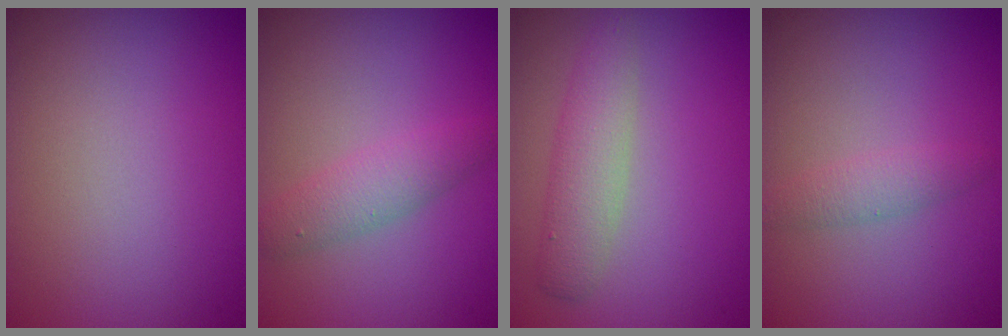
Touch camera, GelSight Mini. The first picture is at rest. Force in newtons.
{"total": 2.4, "press": 2.4, "slide": 0.1}
{"total": 3.0, "press": 3.0, "slide": 0.1}
{"total": 1.5, "press": 1.5, "slide": 0.1}